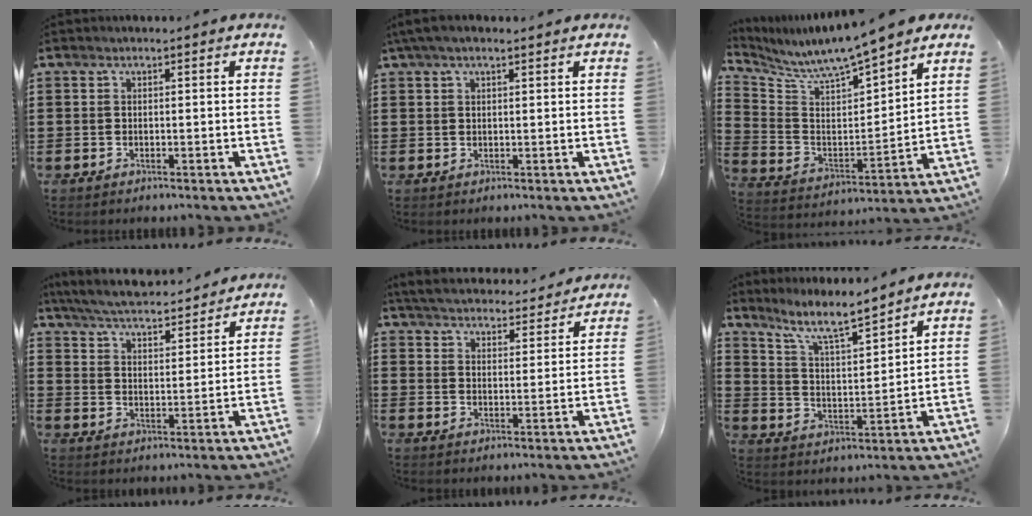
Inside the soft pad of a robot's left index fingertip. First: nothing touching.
{"total": 2.3, "force": [1.5, 0.6, 1.6], "torque": [-0.035, 0.005, 0.027]}
{"total": 6.8, "force": [6.5, 0.4, 1.7], "torque": [-0.068, -0.055, 0.108]}
{"total": 5.2, "force": [5.1, 0.0, 1.2], "torque": [-0.048, -0.034, 0.084]}
{"total": 4.7, "force": [4.7, 0.2, 0.3], "torque": [-0.030, -0.029, 0.080]}
{"total": 7.6, "force": [6.6, 0.8, 3.6], "torque": [-0.094, -0.032, 0.115]}